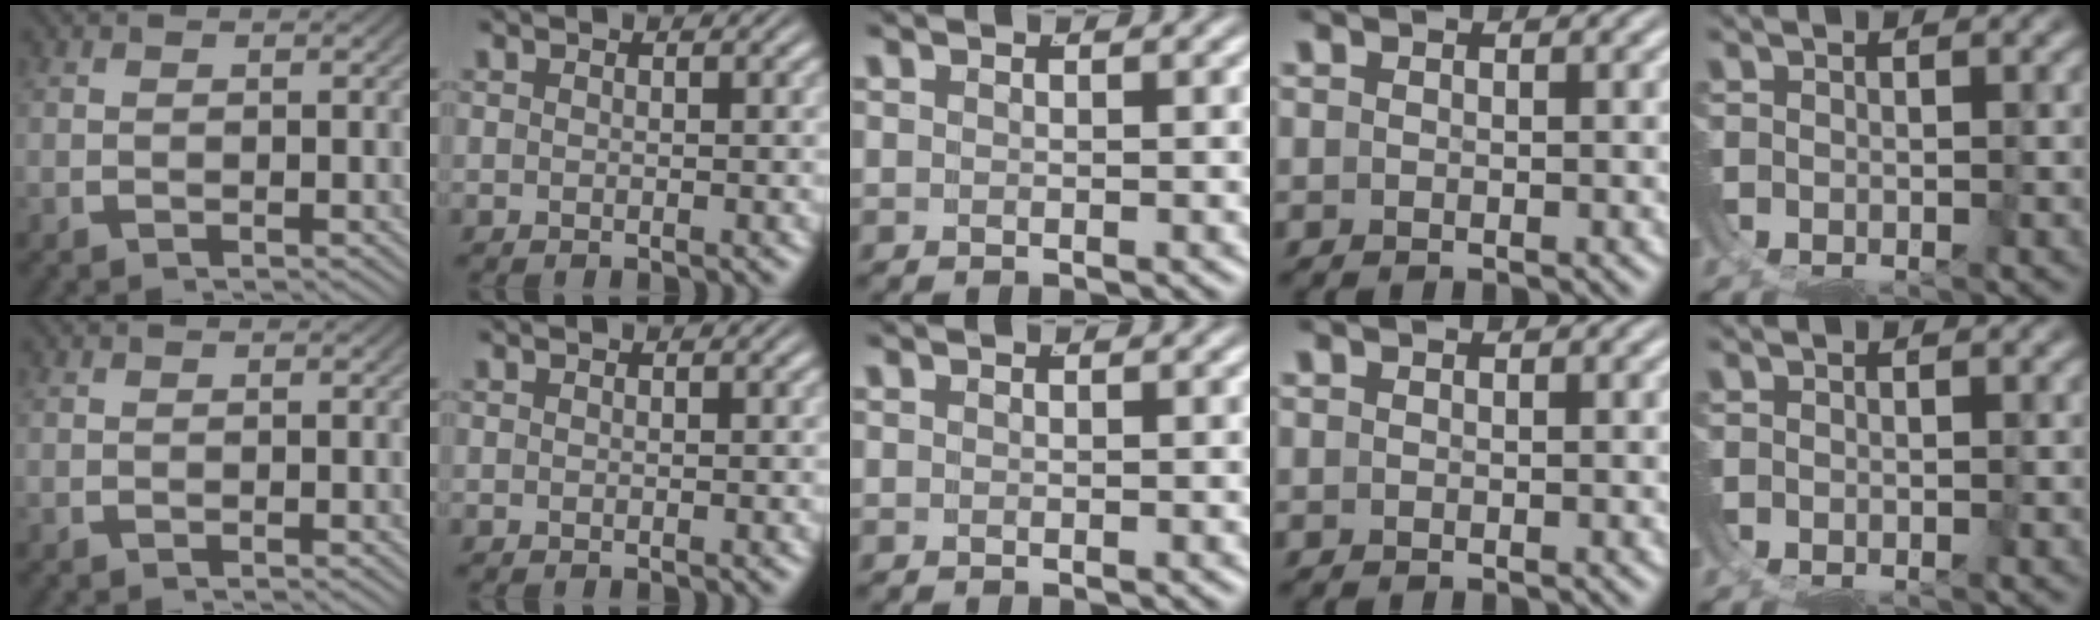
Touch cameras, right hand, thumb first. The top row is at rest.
{}